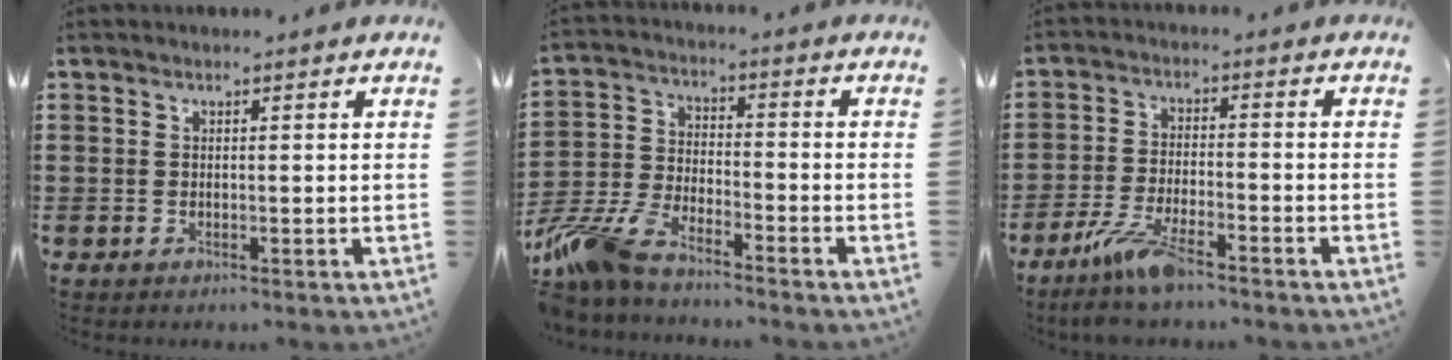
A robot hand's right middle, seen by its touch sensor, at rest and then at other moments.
{"total": 8.7, "force": [-7.7, 1.5, 3.8], "torque": [-0.096, 0.002, -0.155]}
{"total": 6.8, "force": [-5.0, 1.2, 4.4], "torque": [-0.102, -0.011, -0.097]}